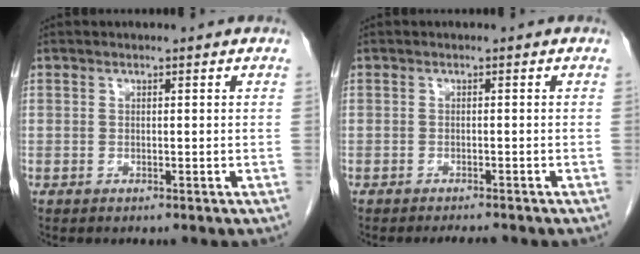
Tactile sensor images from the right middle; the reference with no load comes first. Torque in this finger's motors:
{"motor_torque": [0.20, -0.10, 0.00, 0.00]}